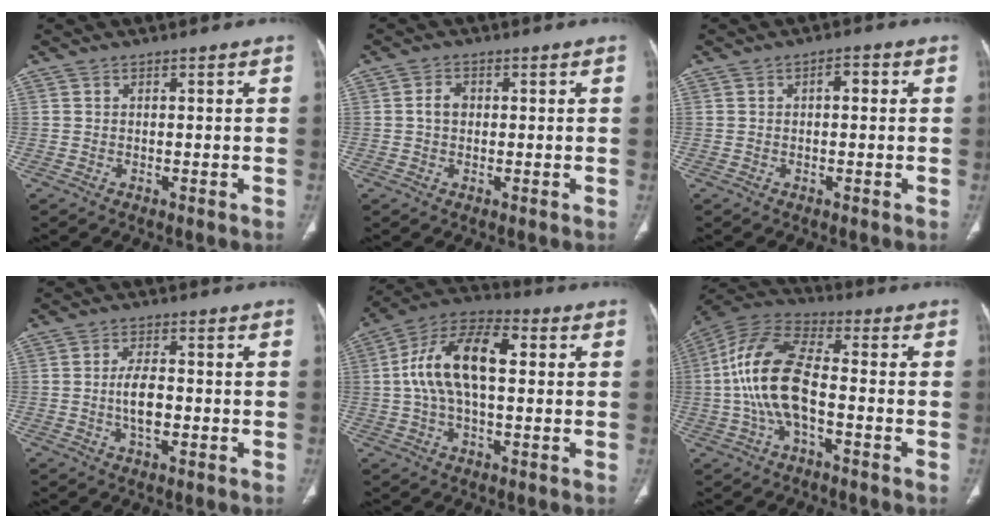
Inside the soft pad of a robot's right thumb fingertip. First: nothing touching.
{"total": 2.8, "force": [0.1, 2.1, 1.8], "torque": [-0.029, 0.009, 0.000]}
{"total": 2.3, "force": [0.3, 1.2, 2.0], "torque": [-0.022, 0.011, 0.000]}
{"total": 5.5, "force": [-0.8, 2.6, 4.8], "torque": [-0.087, 0.004, -0.016]}
{"total": 15.5, "force": [1.9, 7.9, 13.2], "torque": [-0.246, 0.035, 0.027]}
{"total": 15.1, "force": [-1.9, 6.9, 13.3], "torque": [-0.277, 0.037, -0.043]}